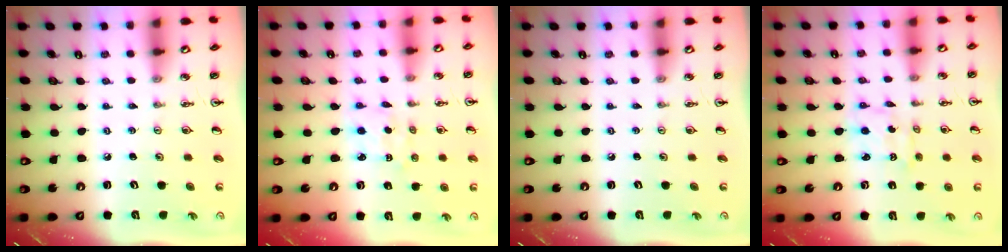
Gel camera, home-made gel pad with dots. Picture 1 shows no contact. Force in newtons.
{"total": 2.0, "press": 1.9, "slide": 0.5}
{"total": 0.0}
{"total": 1.7, "press": 1.7, "slide": 0.0}